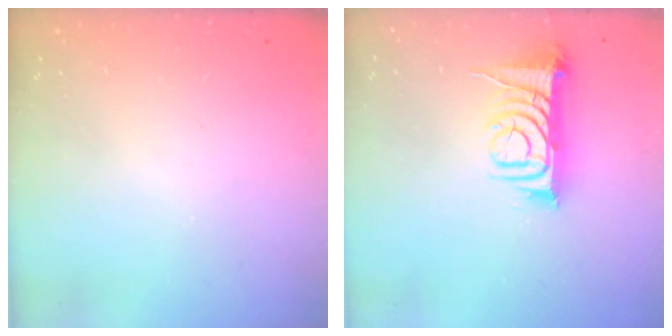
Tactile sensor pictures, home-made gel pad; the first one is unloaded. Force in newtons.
{"total": 9.7, "press": 9.6, "slide": 1.2}